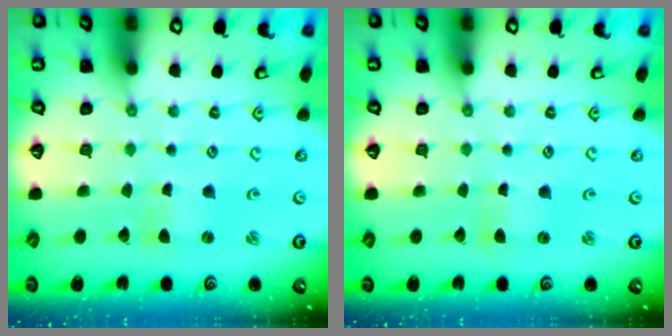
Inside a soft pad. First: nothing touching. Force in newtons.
{"total": 0.0}